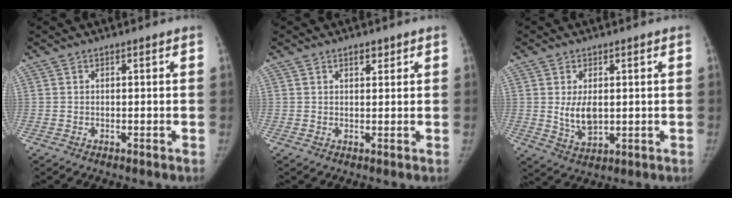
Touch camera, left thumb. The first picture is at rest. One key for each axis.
{"total": 2.0, "fx": 1.3, "fy": 1.1, "fz": 1.0, "tx": -0.004, "ty": -0.006, "tz": 0.018}
{"total": 6.0, "fx": 0.6, "fy": 3.5, "fz": 4.8, "tx": -0.076, "ty": -0.015, "tz": 0.020}